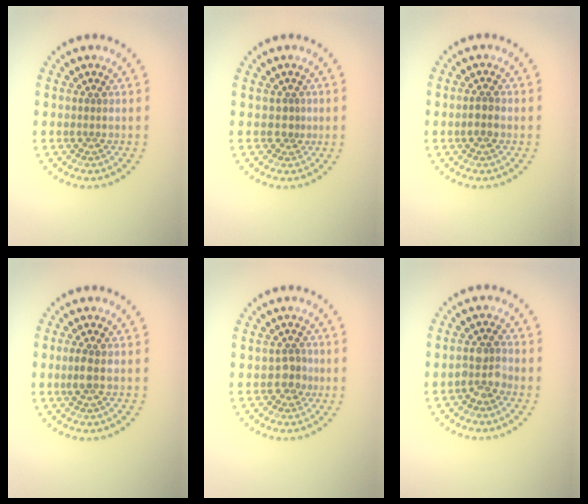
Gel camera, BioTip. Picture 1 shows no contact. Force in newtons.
{"total": 0.8, "press": 0.6, "slide": 0.6}
{"total": 1.6, "press": 1.6, "slide": 0.3}
{"total": 1.5, "press": 1.4, "slide": 0.5}
{"total": 1.7, "press": 1.5, "slide": 0.8}
{"total": 2.3, "press": 2.0, "slide": 1.1}